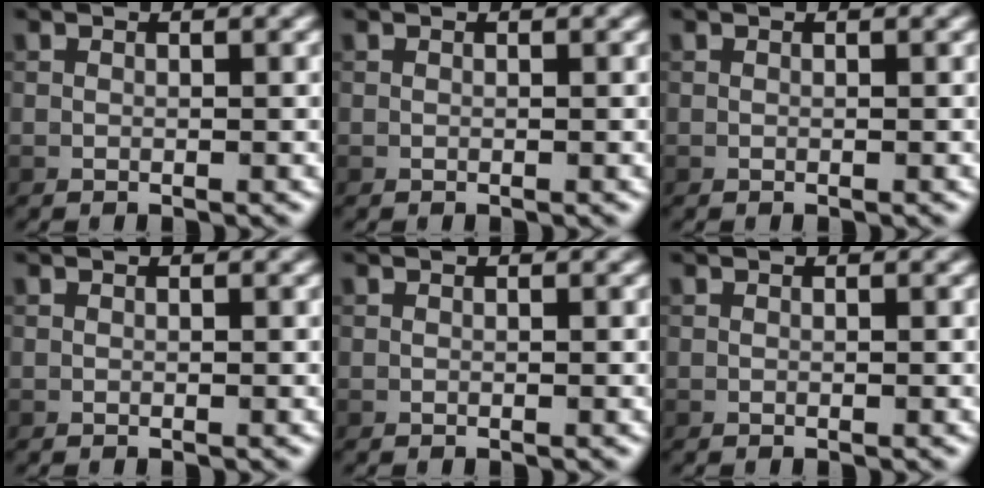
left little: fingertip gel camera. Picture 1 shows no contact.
{"total": 0.0}
{"total": 0.0}
{"total": 0.0}
{"total": 0.0}
{"total": 0.0}